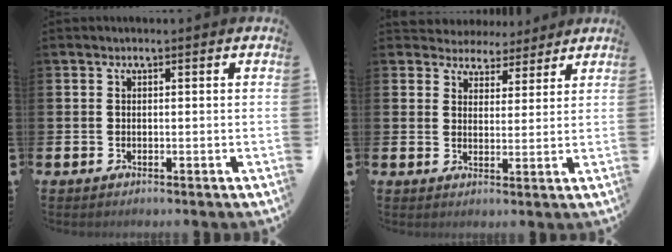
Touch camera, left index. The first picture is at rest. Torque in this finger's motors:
{"motor_torque": [1.05, -1.09, 0.16, 0.02]}